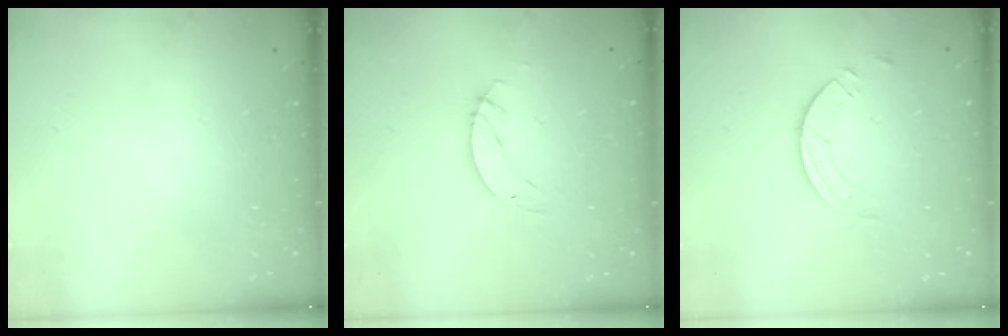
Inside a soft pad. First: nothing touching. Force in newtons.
{"total": 4.0, "press": 4.0, "slide": 0.3}
{"total": 6.0, "press": 6.0, "slide": 0.6}